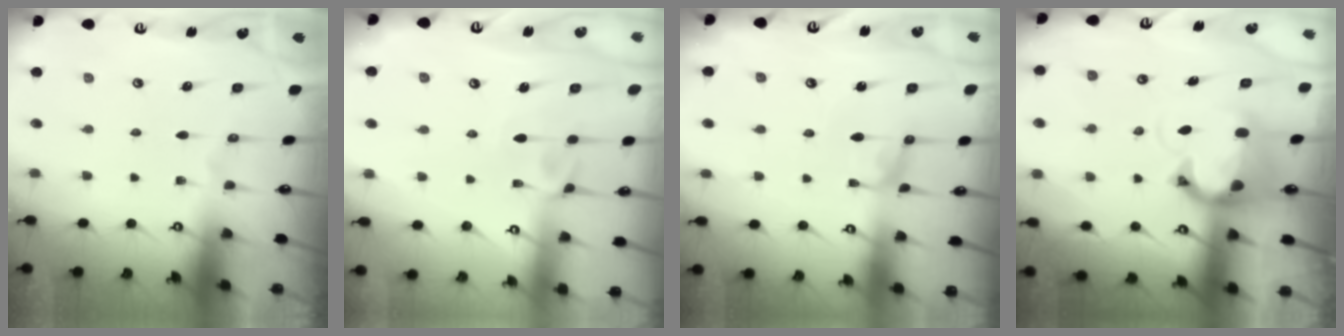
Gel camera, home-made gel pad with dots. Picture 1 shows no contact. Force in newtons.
{"total": 1.8, "press": 1.6, "slide": 0.8}
{"total": 0.0}
{"total": 3.1, "press": 2.8, "slide": 1.3}